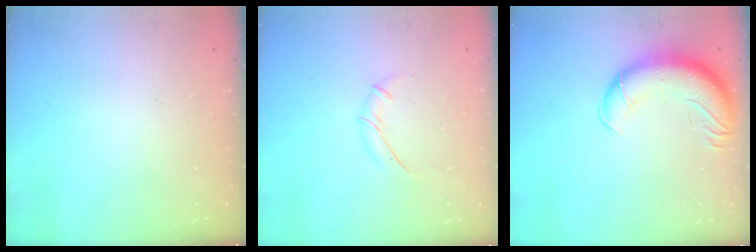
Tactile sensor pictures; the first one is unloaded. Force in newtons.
{"total": 5.5, "press": 5.4, "slide": 1.2}
{"total": 16.6, "press": 16.1, "slide": 4.1}